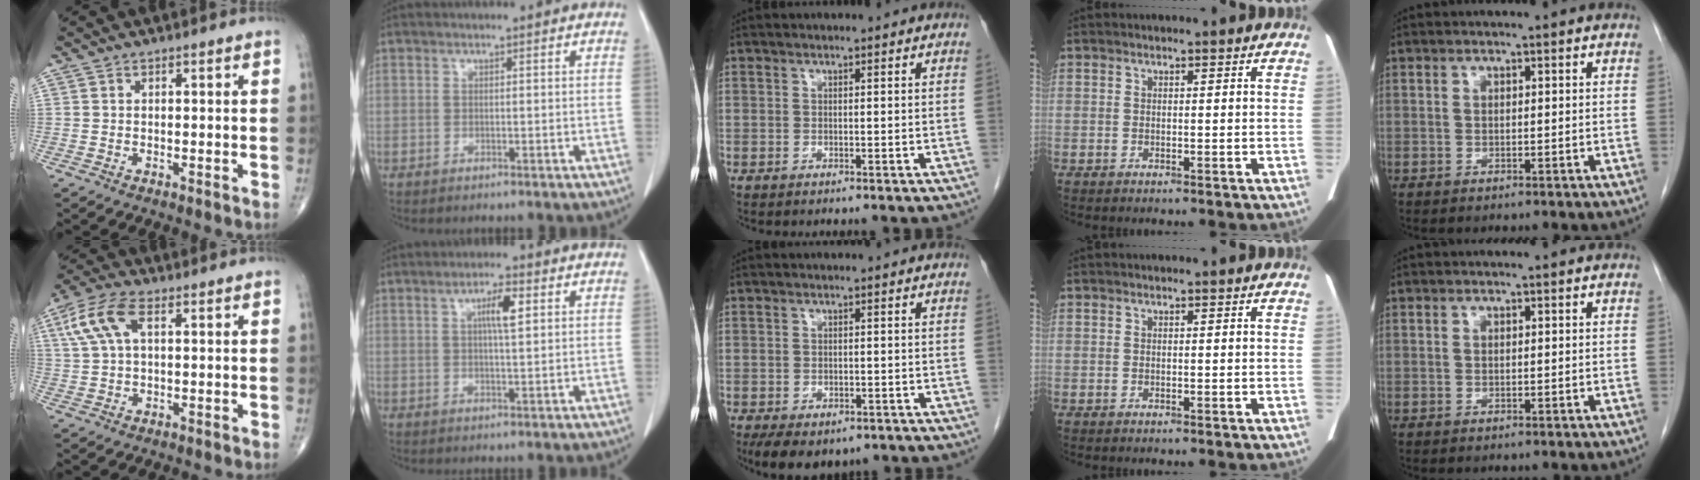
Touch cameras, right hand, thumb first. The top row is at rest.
{"thumb": {"total": 8.5, "force": [2.7, 4.1, 7.0], "torque": [-0.160, 0.021, 0.052]}, "index": {"total": 4.3, "force": [1.4, 0.5, 4.0], "torque": [-0.071, 0.001, 0.023]}, "middle": {"total": 8.6, "force": [-5.9, 4.5, 4.3], "torque": [-0.068, -0.005, -0.081]}}